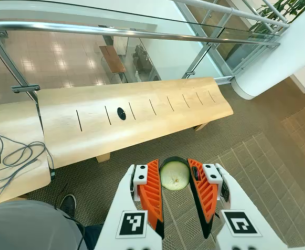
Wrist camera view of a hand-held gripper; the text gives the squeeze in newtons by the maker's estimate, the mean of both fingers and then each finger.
{"total": 9.4, "left": 9.5, "right": 9.3}